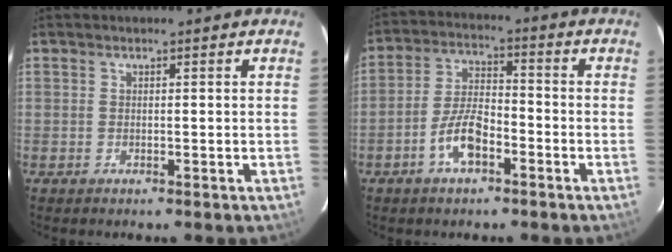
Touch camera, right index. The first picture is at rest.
{"total": 7.9, "force": [-4.0, 3.2, 6.0], "torque": [-0.127, 0.010, -0.072]}